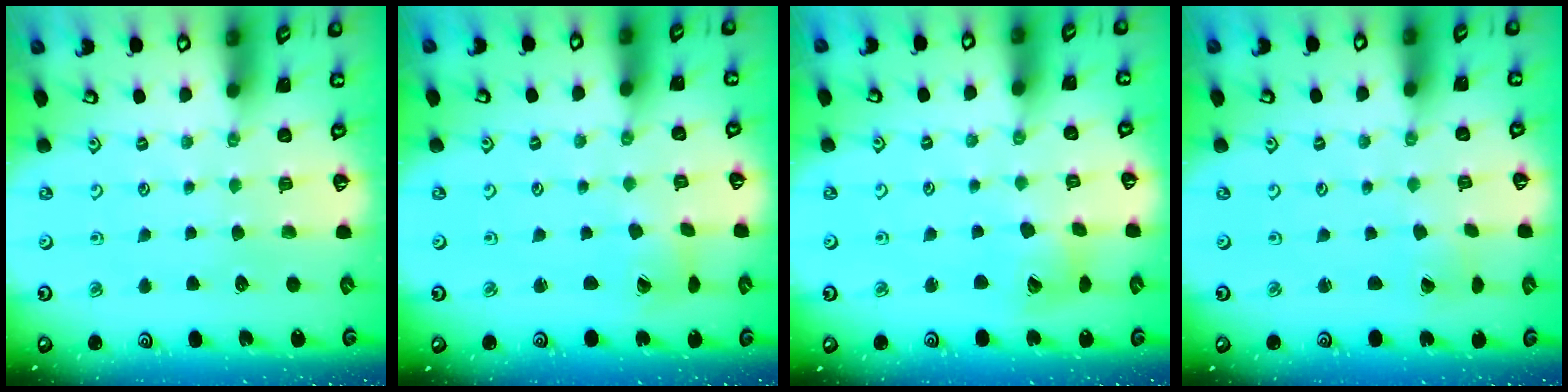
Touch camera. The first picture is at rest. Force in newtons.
{"total": 1.6, "press": 1.6, "slide": 0.3}
{"total": 9.8, "press": 9.7, "slide": 1.1}
{"total": 1.2, "press": 1.2, "slide": 0.4}